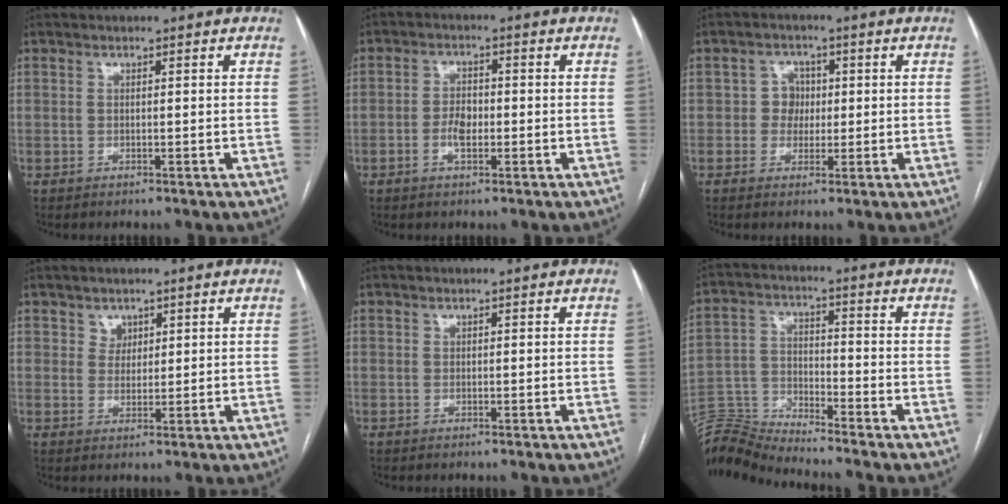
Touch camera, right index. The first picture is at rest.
{"total": 3.7, "force": [-1.0, 1.8, 3.0], "torque": [-0.063, 0.002, -0.017]}
{"total": 3.5, "force": [0.2, 3.3, 1.2], "torque": [-0.012, 0.012, 0.003]}
{"total": 2.2, "force": [1.5, 1.7, 0.3], "torque": [0.001, 0.000, 0.023]}
{"total": 0.0}
{"total": 8.1, "force": [-7.8, -1.9, -0.7], "torque": [0.004, 0.012, -0.150]}